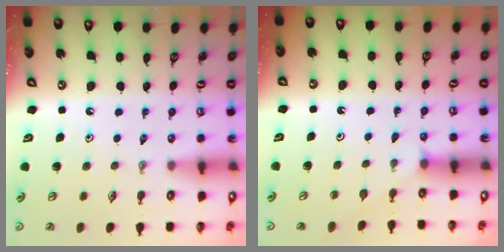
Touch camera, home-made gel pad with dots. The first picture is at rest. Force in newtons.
{"total": 4.1, "press": 4.1, "slide": 0.2}